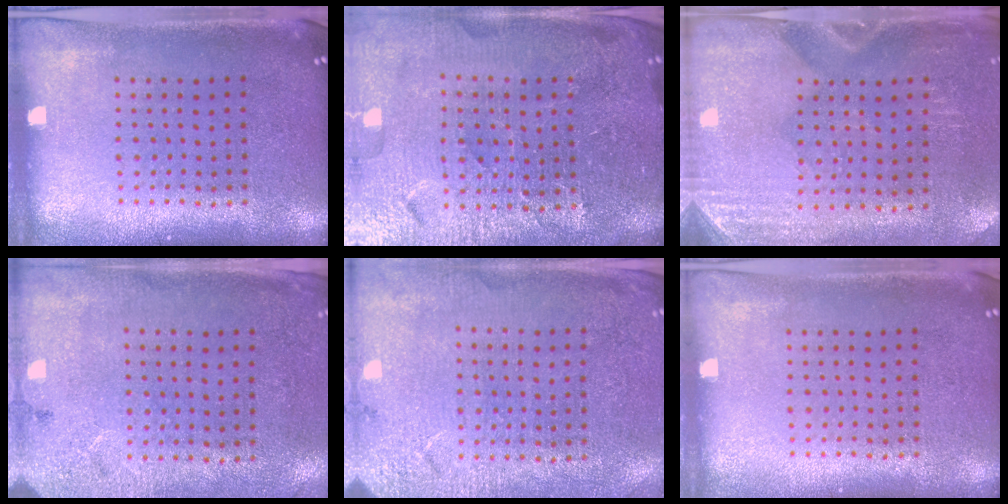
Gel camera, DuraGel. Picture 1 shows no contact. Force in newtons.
{"total": 5.0, "press": 4.7, "slide": 1.8}
{"total": 2.8, "press": 2.5, "slide": 1.3}
{"total": 2.6, "press": 2.1, "slide": 1.6}
{"total": 2.7, "press": 2.7, "slide": 0.1}
{"total": 0.0}